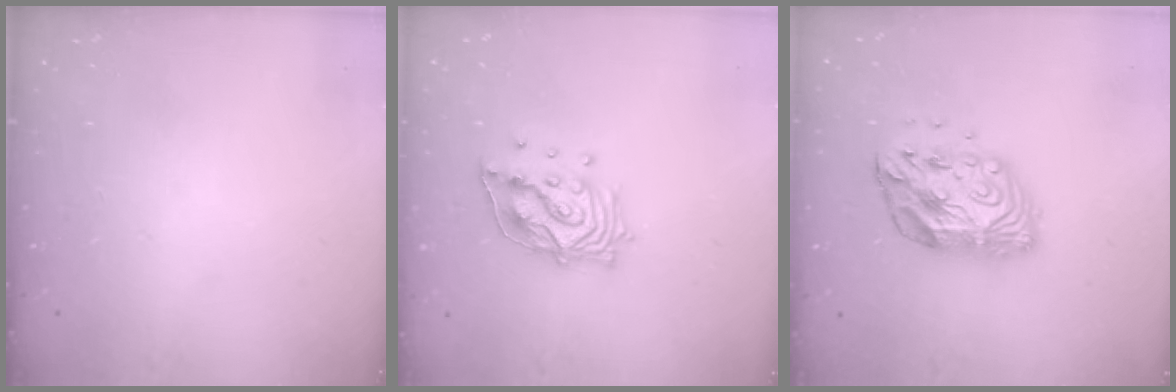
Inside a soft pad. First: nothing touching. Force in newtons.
{"total": 13.2, "press": 13.2, "slide": 1.3}
{"total": 12.5, "press": 12.5, "slide": 0.9}